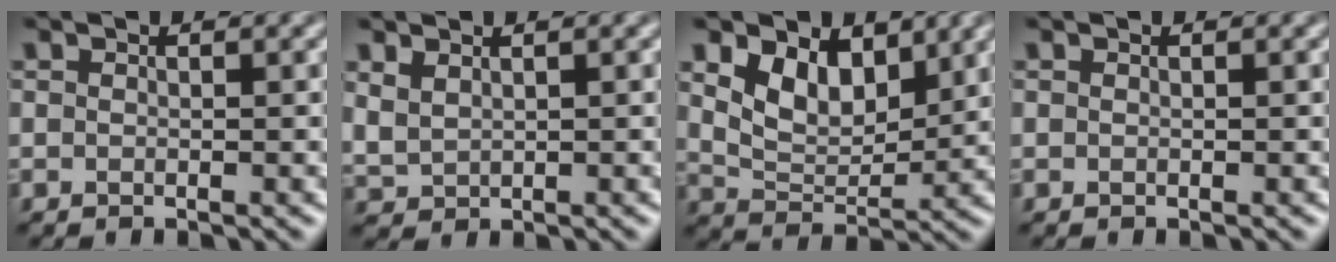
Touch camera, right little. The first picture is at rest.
{"total": 1.7, "force": [1.1, 0.9, 0.8], "torque": [-0.026, -0.002, 0.029]}
{"total": 5.2, "force": [2.5, 3.2, 3.2], "torque": [-0.070, -0.012, 0.040]}
{"total": 0.0}